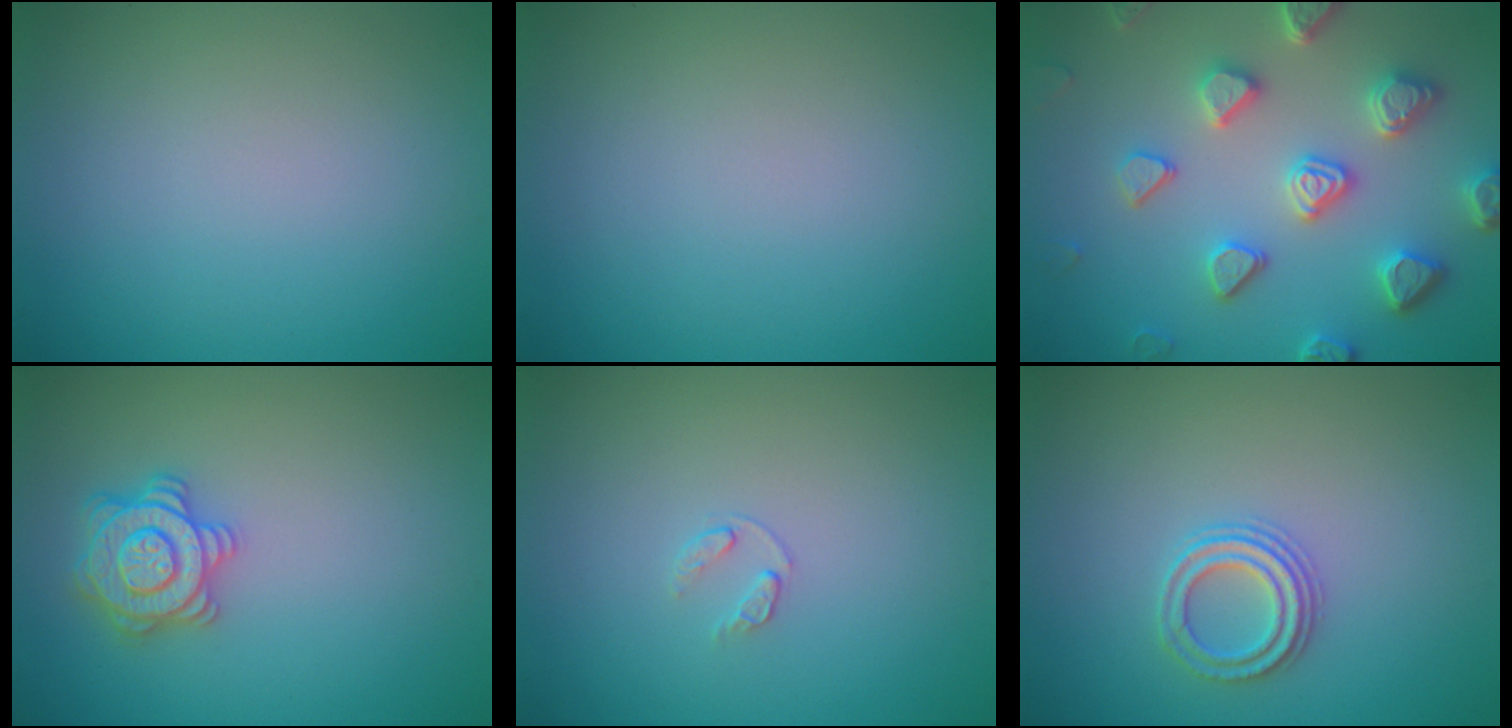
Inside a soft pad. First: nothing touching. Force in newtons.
{"total": 0.0}
{"total": 5.5, "press": 4.9, "slide": 2.6}
{"total": 3.6, "press": 3.5, "slide": 1.0}
{"total": 0.8, "press": 0.5, "slide": 0.6}
{"total": 2.3, "press": 2.2, "slide": 0.8}